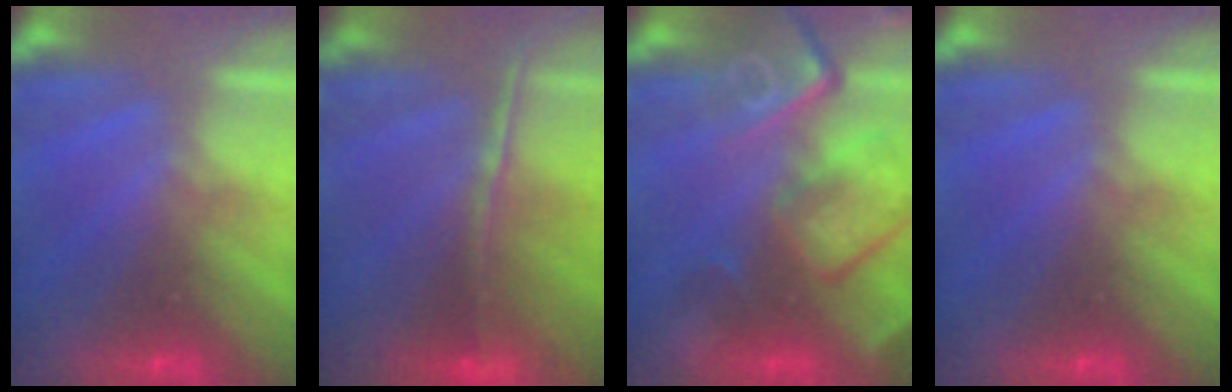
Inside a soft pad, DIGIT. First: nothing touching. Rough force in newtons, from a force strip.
{"total": 1.7}
{"total": 8.6}
{"total": 0.0}